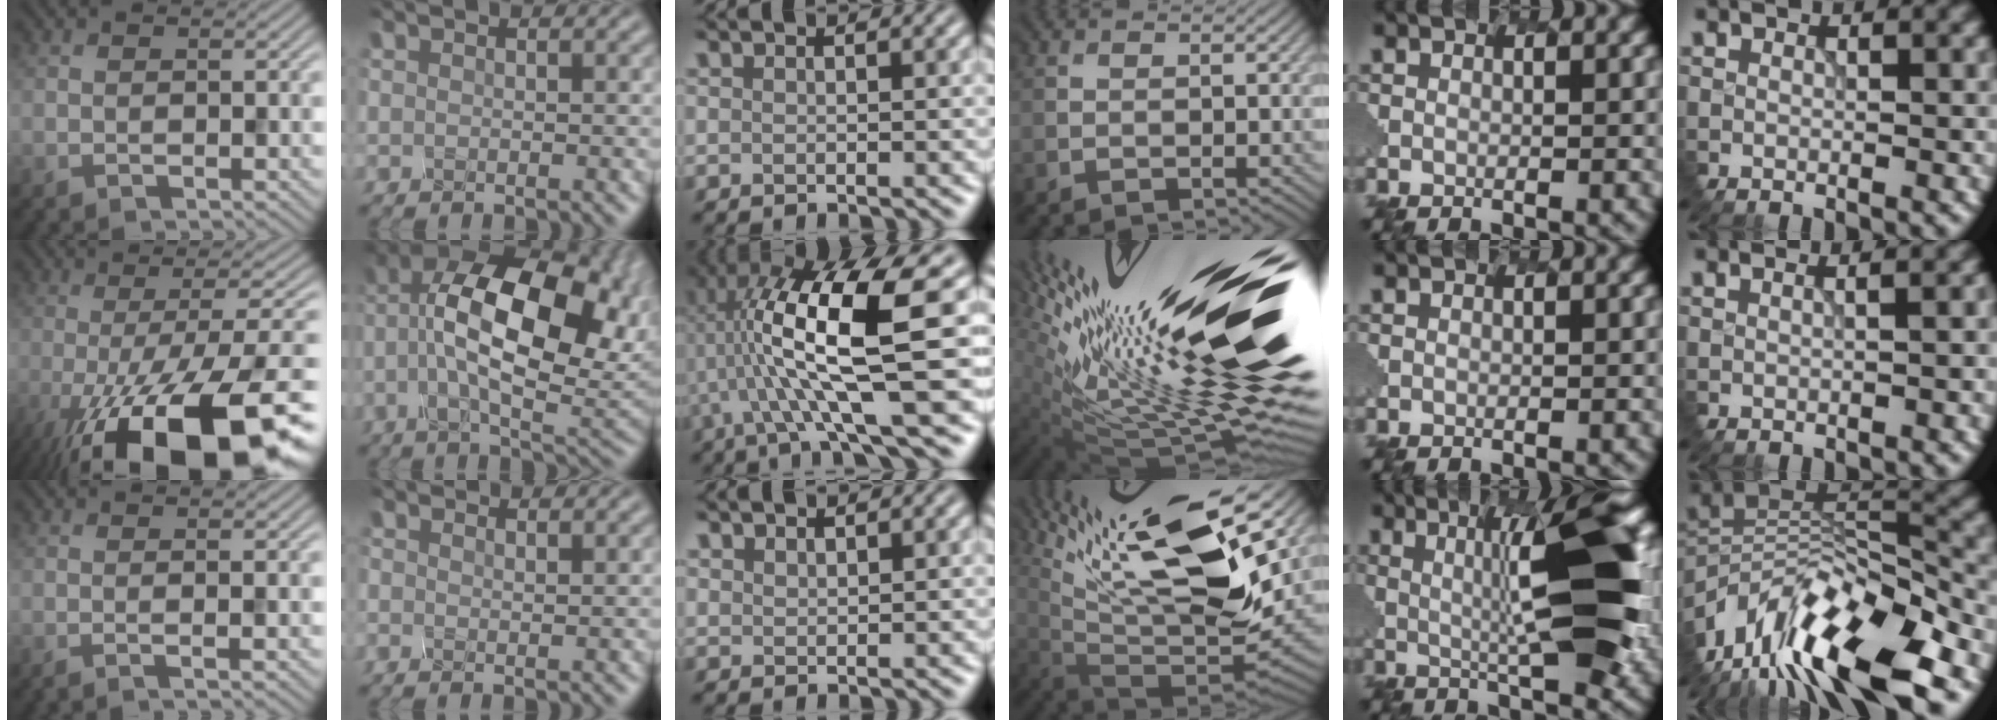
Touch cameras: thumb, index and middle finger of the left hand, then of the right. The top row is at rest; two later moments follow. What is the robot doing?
{"motion": "disassemble", "object": "hinged tin"}